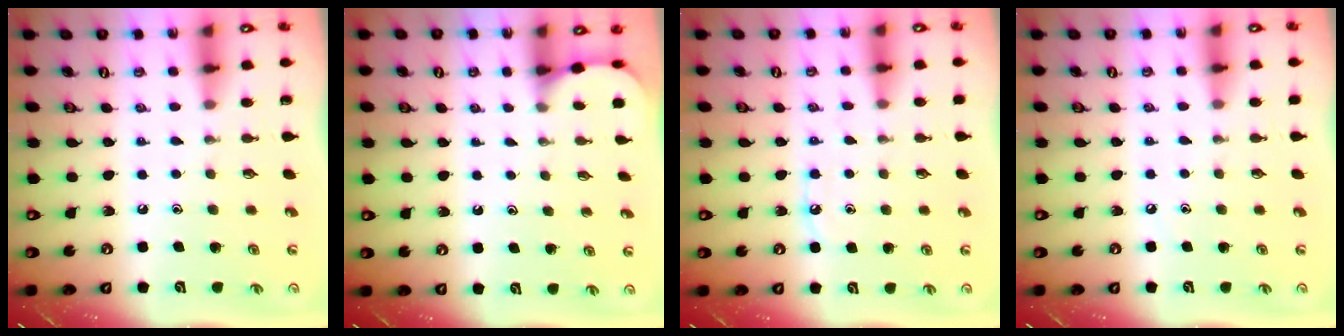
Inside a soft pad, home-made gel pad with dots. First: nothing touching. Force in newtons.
{"total": 1.8, "press": 1.8, "slide": 0.1}
{"total": 5.9, "press": 5.9, "slide": 0.7}
{"total": 1.5, "press": 1.5, "slide": 0.2}